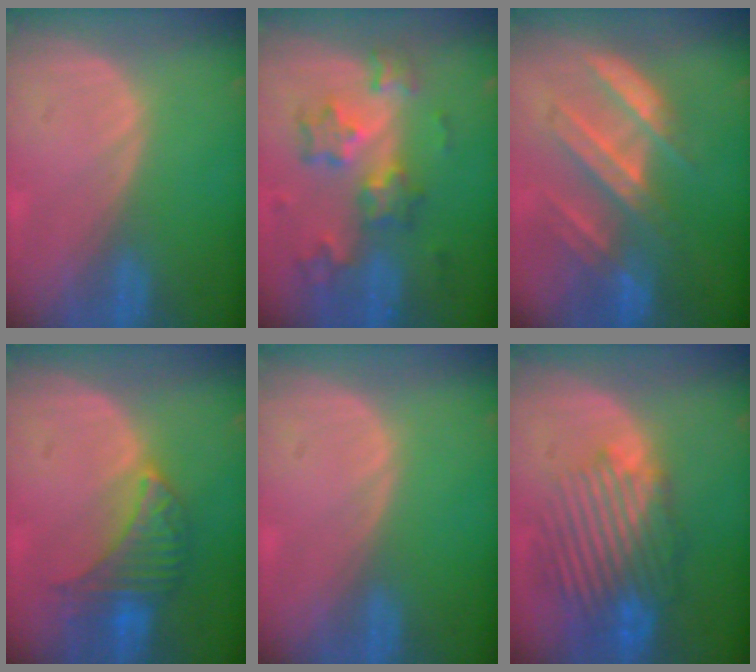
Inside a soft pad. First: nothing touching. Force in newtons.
{"total": 8.6, "press": 7.5, "slide": 4.1}
{"total": 7.6, "press": 7.4, "slide": 1.7}
{"total": 6.6, "press": 6.5, "slide": 0.6}
{"total": 0.0}
{"total": 10.2, "press": 9.3, "slide": 4.3}